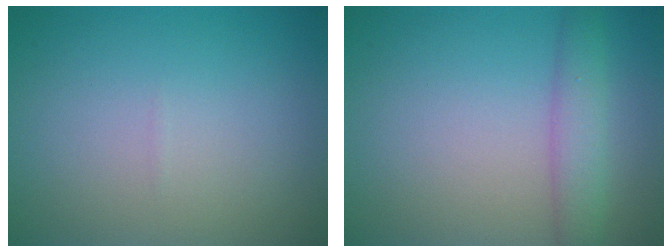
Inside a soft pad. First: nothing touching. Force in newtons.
{"total": 3.0, "press": 3.0, "slide": 0.1}